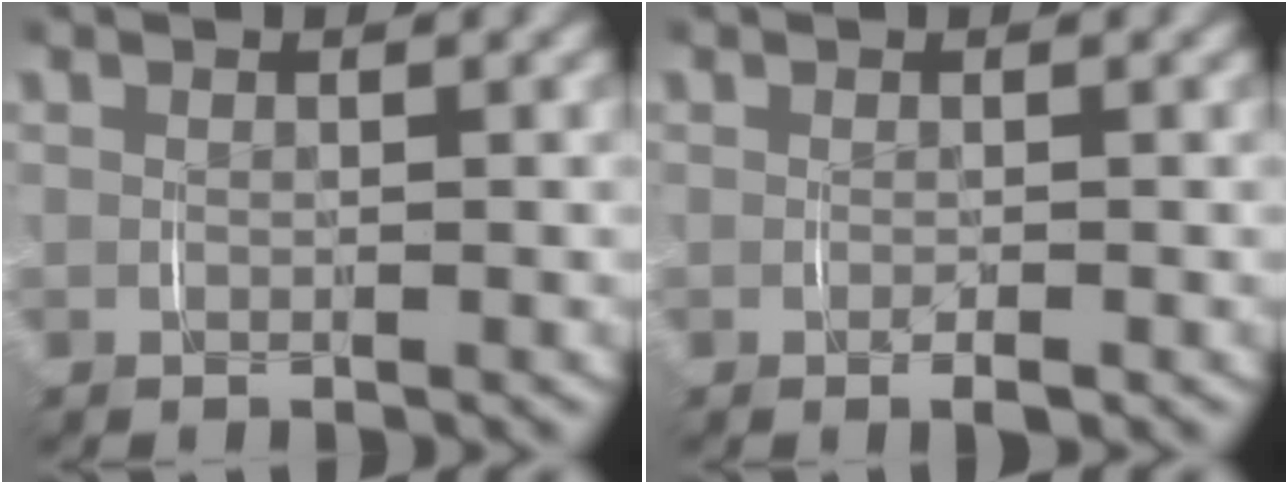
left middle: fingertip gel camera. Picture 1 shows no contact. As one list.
[{"total": 0.8, "force": [-0.4, 0.2, 0.6], "torque": [-0.012, 0.001, -0.008]}]